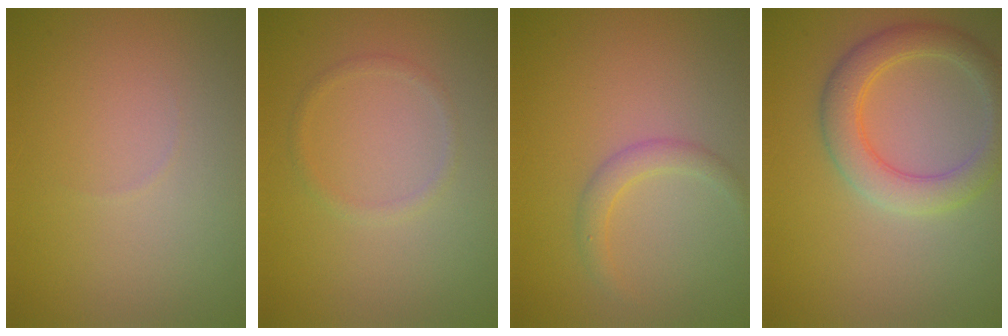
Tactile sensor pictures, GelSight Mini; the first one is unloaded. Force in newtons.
{"total": 1.0, "press": 0.9, "slide": 0.0}
{"total": 1.7, "press": 1.7, "slide": 0.0}
{"total": 4.3, "press": 4.3, "slide": 0.2}